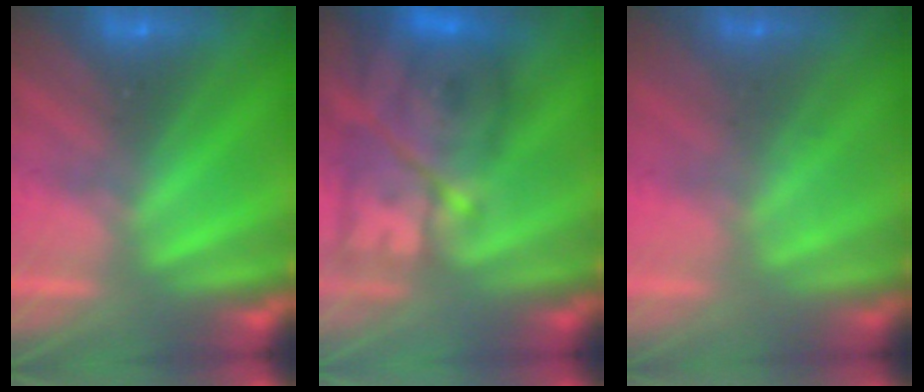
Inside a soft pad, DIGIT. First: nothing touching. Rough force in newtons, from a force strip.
{"total": 9.7}
{"total": 1.2}